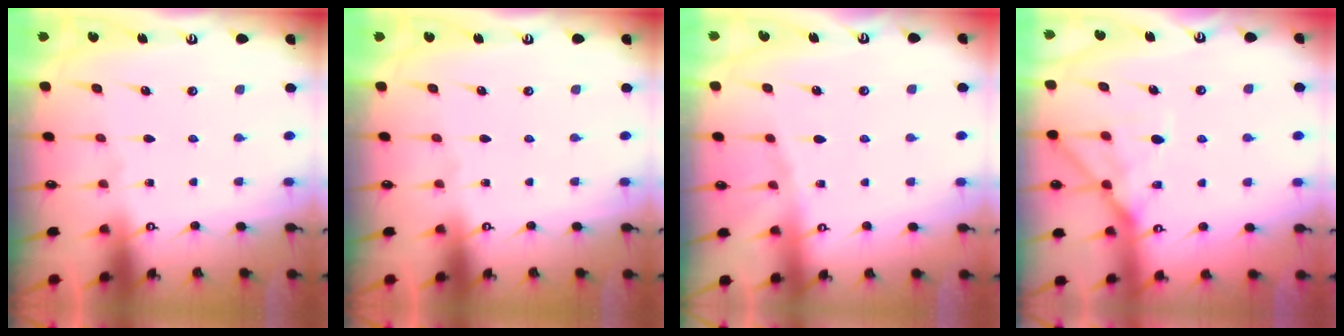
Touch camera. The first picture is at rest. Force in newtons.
{"total": 0.0}
{"total": 4.1, "press": 4.1, "slide": 0.6}
{"total": 13.2, "press": 13.2, "slide": 1.2}